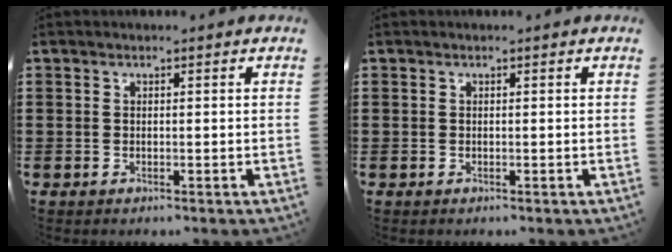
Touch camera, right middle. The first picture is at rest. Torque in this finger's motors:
{"motor_torque": [-0.01, 0.01, 0.02, -0.01]}